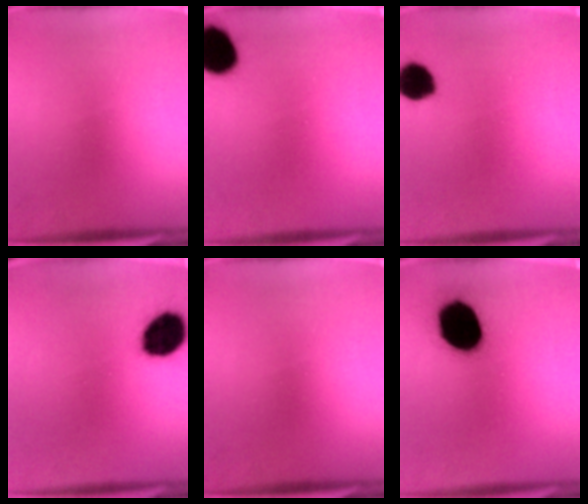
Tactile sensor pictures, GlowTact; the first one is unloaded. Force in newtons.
{"total": 11.7}
{"total": 7.3}
{"total": 12.5}
{"total": 0.0}
{"total": 19.1}